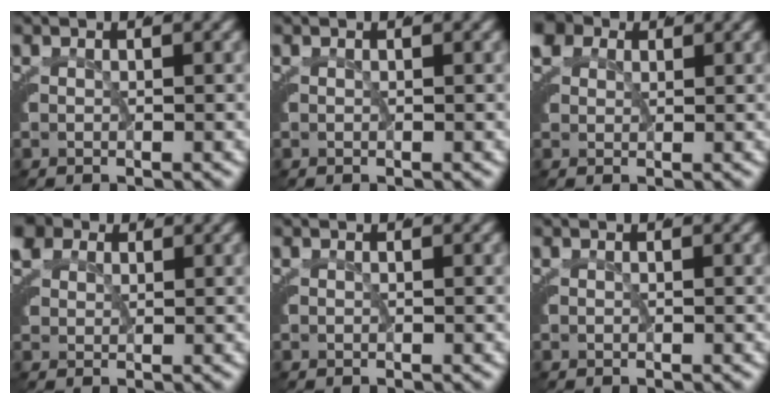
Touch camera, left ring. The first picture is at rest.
{"total": 0.0}
{"total": 2.9, "force": [1.5, 2.2, 1.1], "torque": [-0.045, -0.004, 0.026]}
{"total": 2.2, "force": [1.6, 1.3, 0.8], "torque": [-0.031, -0.001, 0.031]}
{"total": 0.0}
{"total": 0.0}